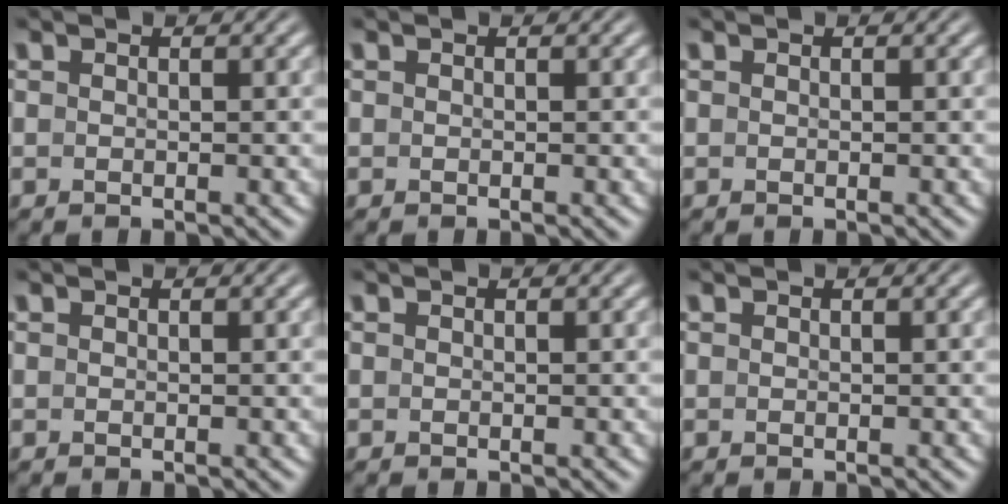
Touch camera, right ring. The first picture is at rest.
{"total": 0.0}
{"total": 0.0}
{"total": 0.0}
{"total": 0.0}
{"total": 0.0}